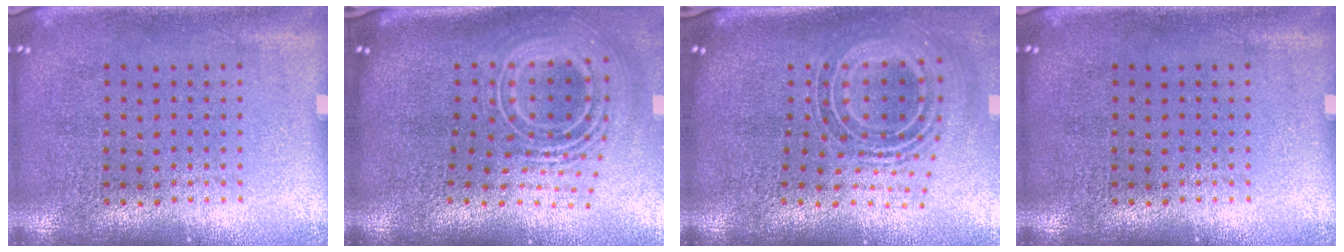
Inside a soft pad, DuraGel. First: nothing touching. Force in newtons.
{"total": 2.8, "press": 1.8, "slide": 2.2}
{"total": 1.3, "press": 1.1, "slide": 0.8}
{"total": 0.0}